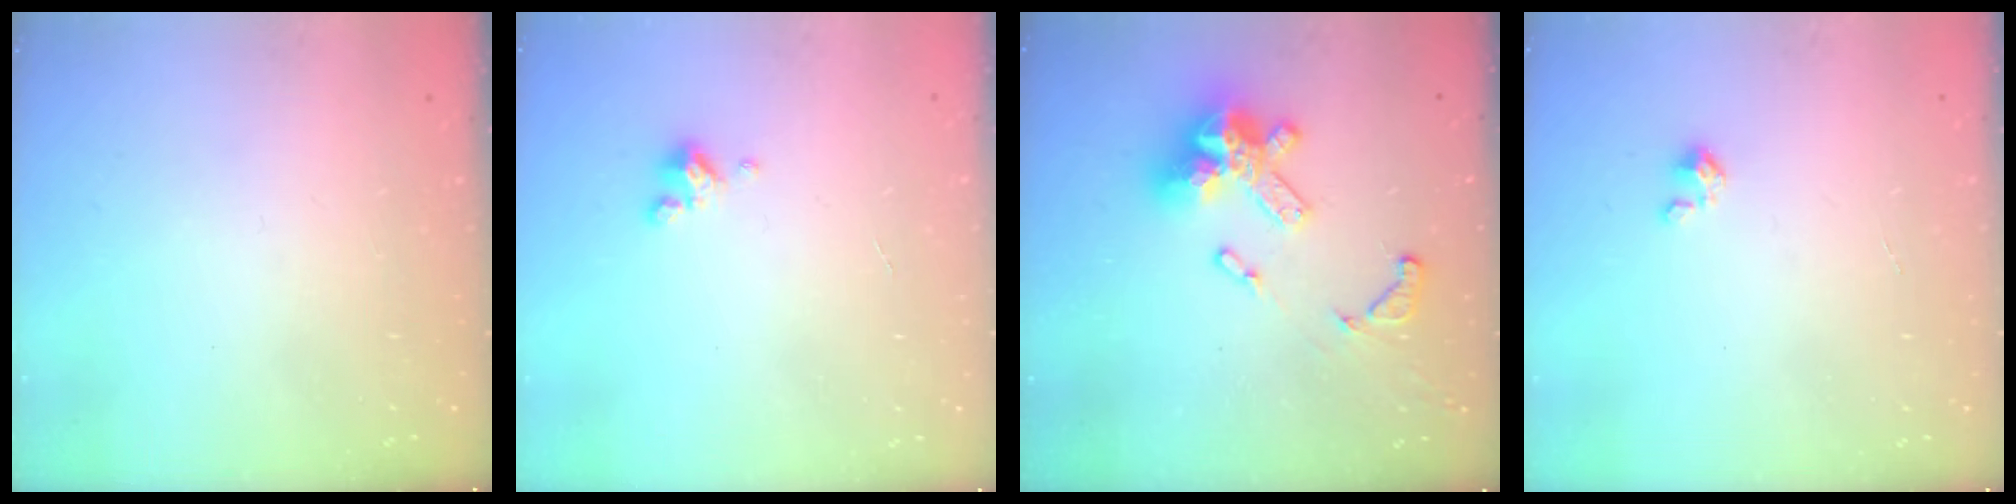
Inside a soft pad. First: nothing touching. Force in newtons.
{"total": 2.5, "press": 2.5, "slide": 0.3}
{"total": 16.6, "press": 16.5, "slide": 1.8}
{"total": 0.0}